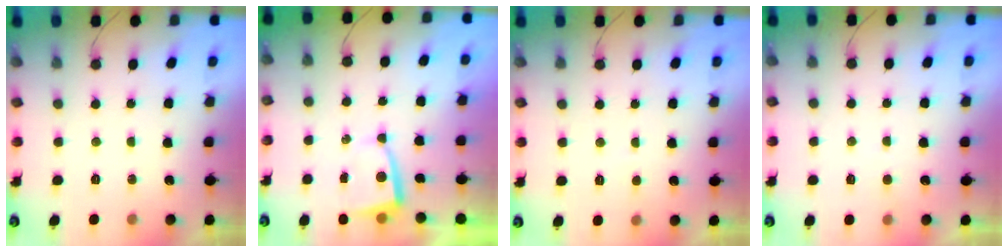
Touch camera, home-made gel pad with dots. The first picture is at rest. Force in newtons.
{"total": 2.8, "press": 2.7, "slide": 0.5}
{"total": 1.3, "press": 1.3, "slide": 0.1}
{"total": 2.0, "press": 2.0, "slide": 0.1}